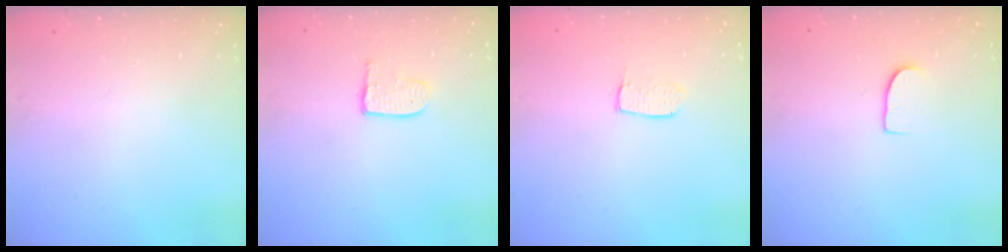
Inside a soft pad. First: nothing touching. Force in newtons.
{"total": 5.7, "press": 5.7, "slide": 0.5}
{"total": 5.2, "press": 5.1, "slide": 0.5}
{"total": 5.8, "press": 5.8, "slide": 0.5}